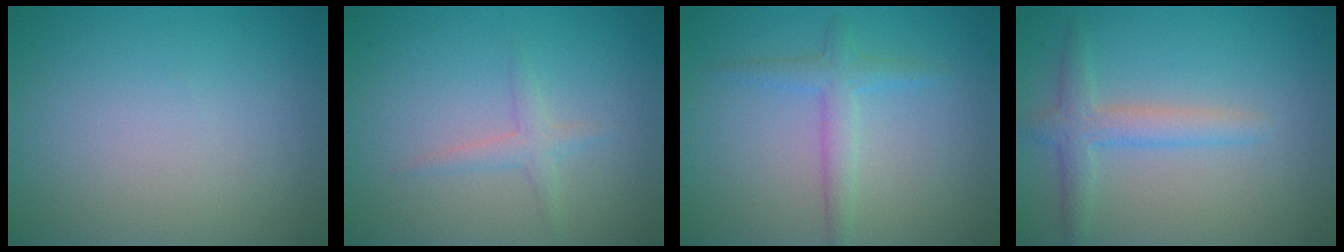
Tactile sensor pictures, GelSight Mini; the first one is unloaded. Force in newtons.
{"total": 1.5, "press": 1.5, "slide": 0.1}
{"total": 2.3, "press": 2.3, "slide": 0.1}
{"total": 2.8, "press": 2.8, "slide": 0.1}